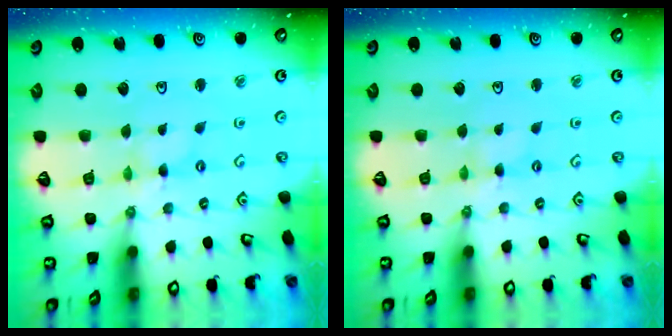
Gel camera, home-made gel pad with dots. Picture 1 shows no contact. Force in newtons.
{"total": 0.9, "press": 0.9, "slide": 0.1}